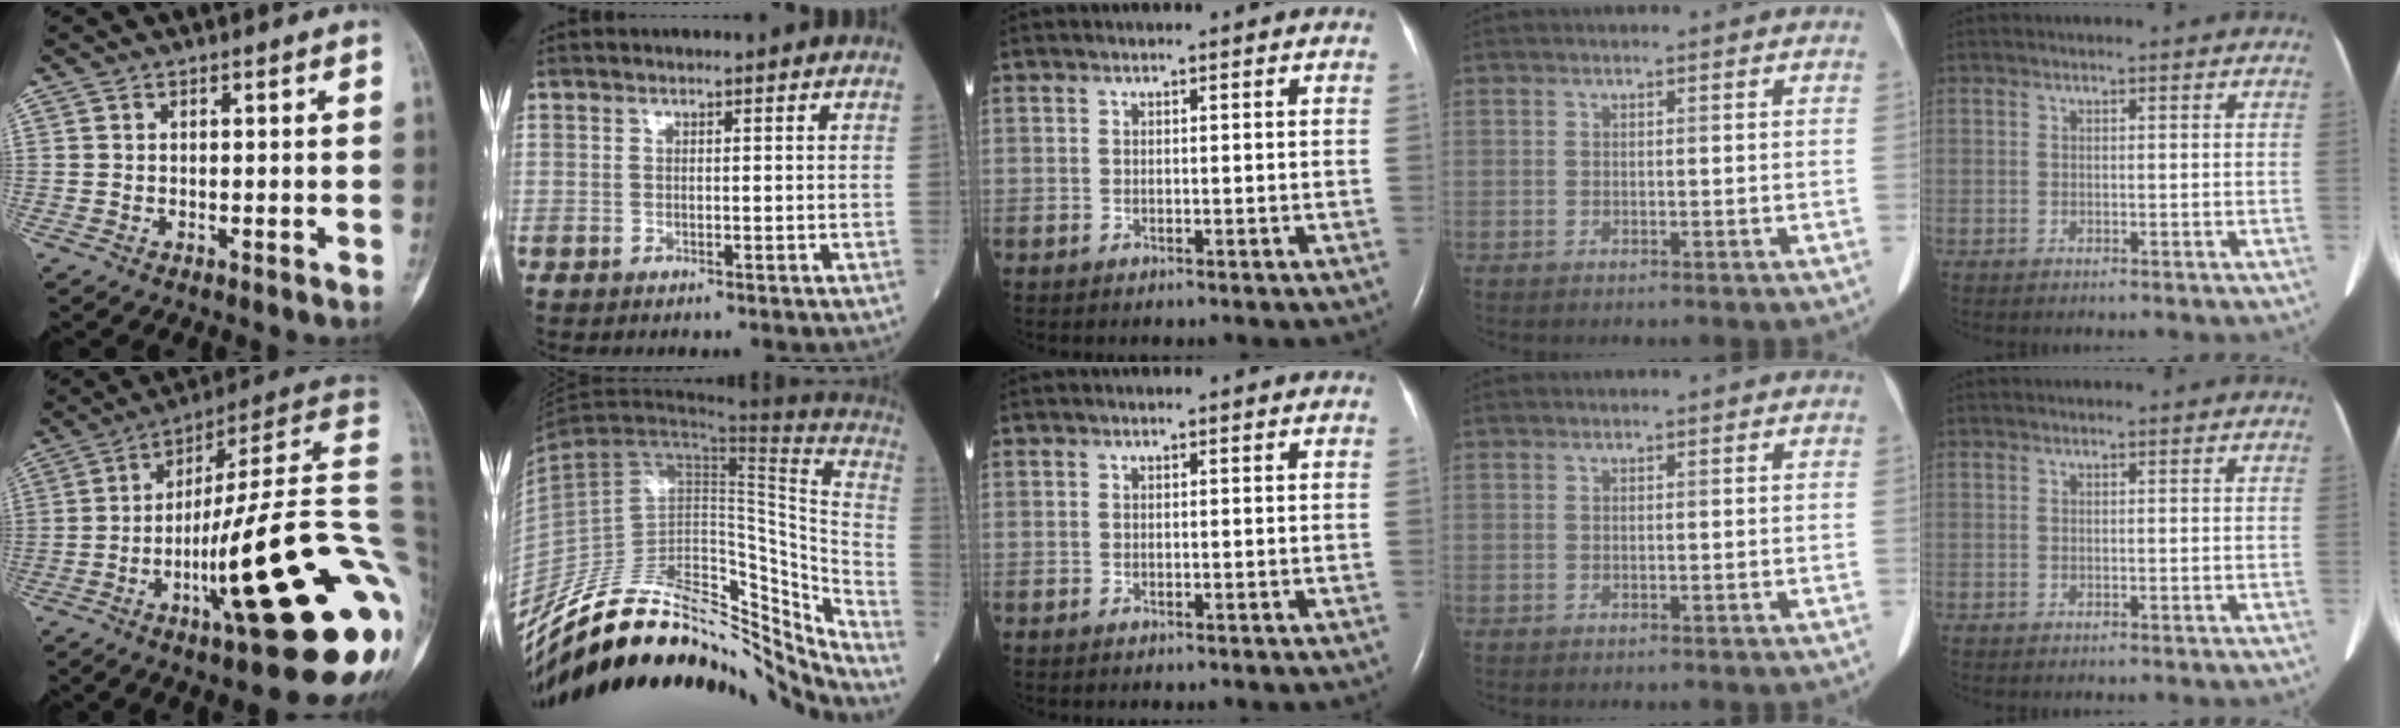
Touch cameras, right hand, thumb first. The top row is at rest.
{"thumb": {"total": 31.3, "force": [-8.8, 5.7, 29.5], "torque": [-0.330, 0.052, -0.139]}, "index": {"total": 32.4, "force": [-27.1, 9.2, 15.0], "torque": [-0.216, 0.014, -0.411]}}